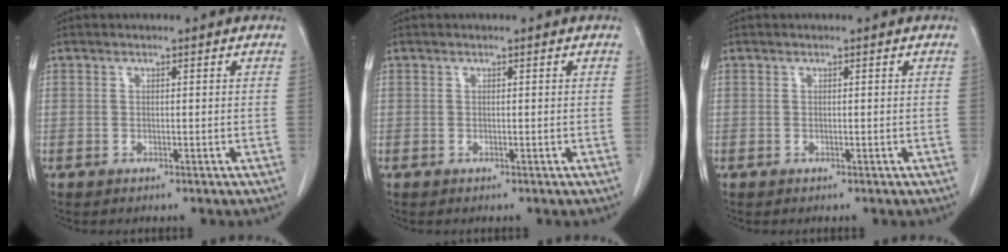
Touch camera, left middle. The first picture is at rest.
{"total": 0.0}
{"total": 0.0}